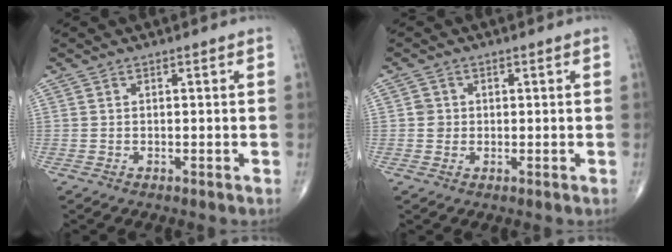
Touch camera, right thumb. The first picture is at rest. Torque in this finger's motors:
{"motor_torque": [0.06, 0.12, 0.10, -0.07, -0.04]}